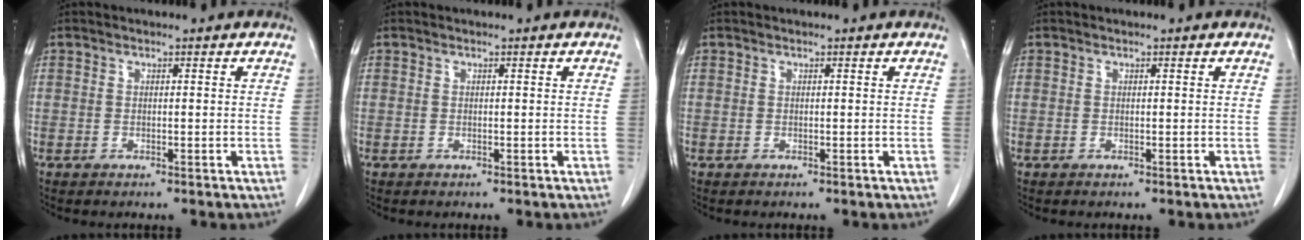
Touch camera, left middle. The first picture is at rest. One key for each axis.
{"total": 0.0}
{"total": 0.0}
{"total": 0.0}